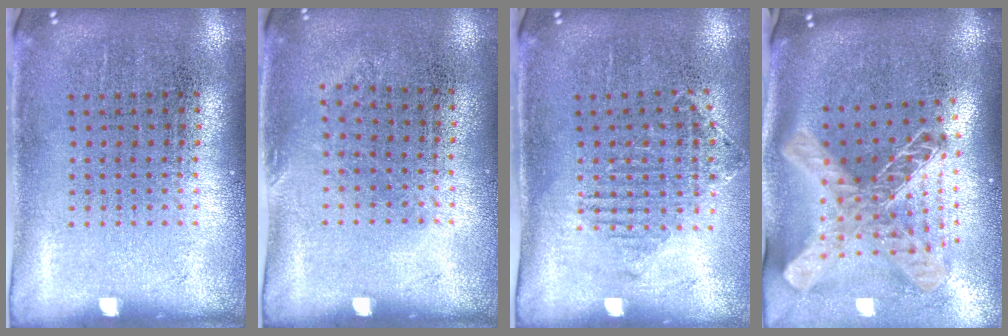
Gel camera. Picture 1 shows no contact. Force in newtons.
{"total": 0.8, "press": 0.6, "slide": 0.5}
{"total": 1.2, "press": 1.1, "slide": 0.5}
{"total": 2.6, "press": 1.9, "slide": 1.8}